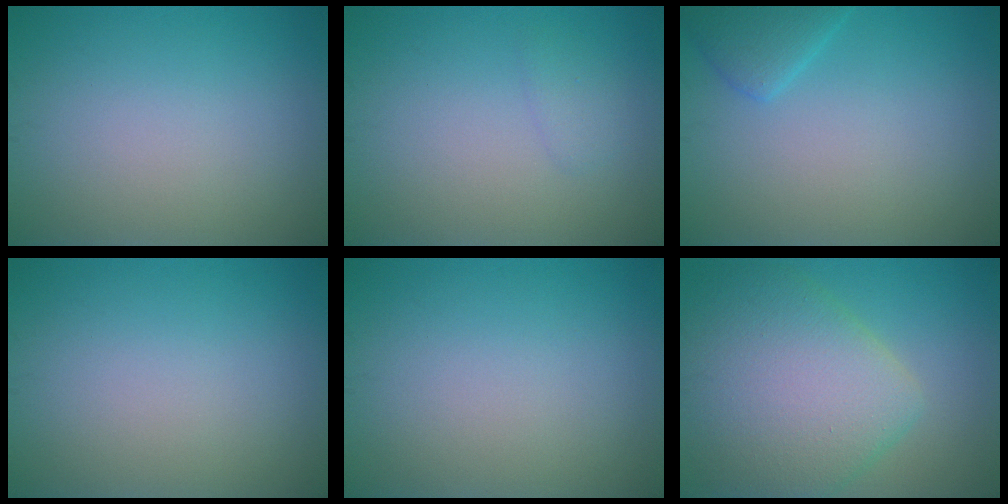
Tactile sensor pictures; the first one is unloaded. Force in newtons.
{"total": 1.0, "press": 1.0, "slide": 0.1}
{"total": 2.2, "press": 2.2, "slide": 0.1}
{"total": 0.0}
{"total": 0.0}
{"total": 9.3, "press": 9.3, "slide": 0.3}